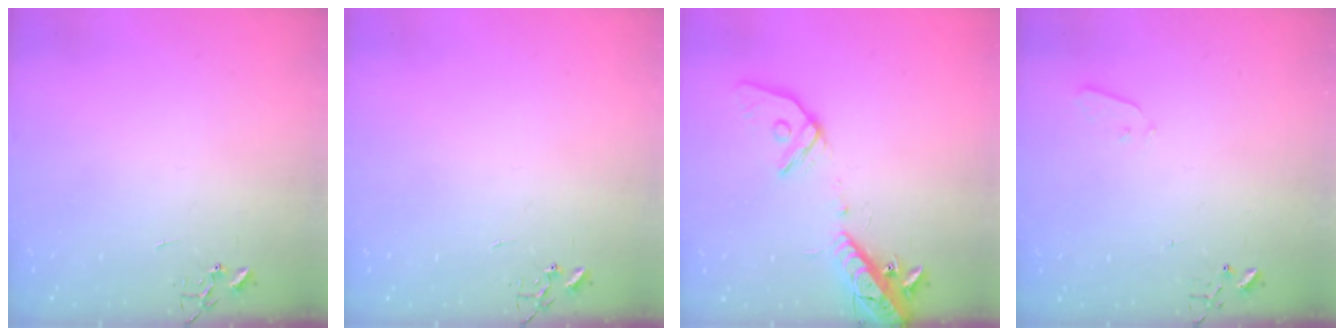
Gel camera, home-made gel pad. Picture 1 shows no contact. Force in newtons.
{"total": 0.0}
{"total": 16.7, "press": 16.3, "slide": 3.5}
{"total": 2.9, "press": 2.8, "slide": 0.8}